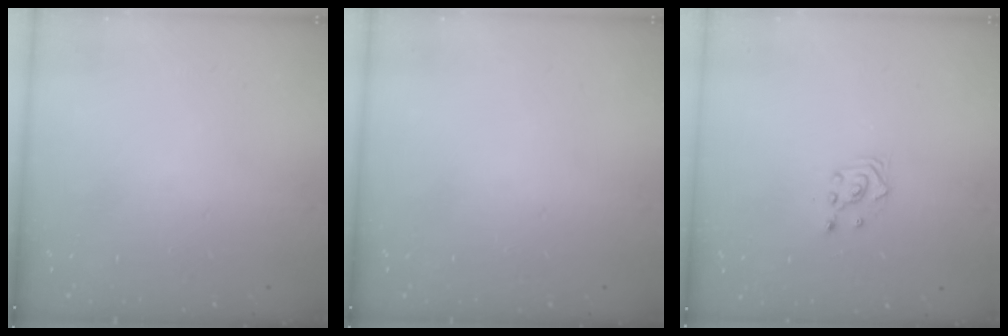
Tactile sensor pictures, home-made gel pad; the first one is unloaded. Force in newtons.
{"total": 0.0}
{"total": 2.3, "press": 2.3, "slide": 0.3}